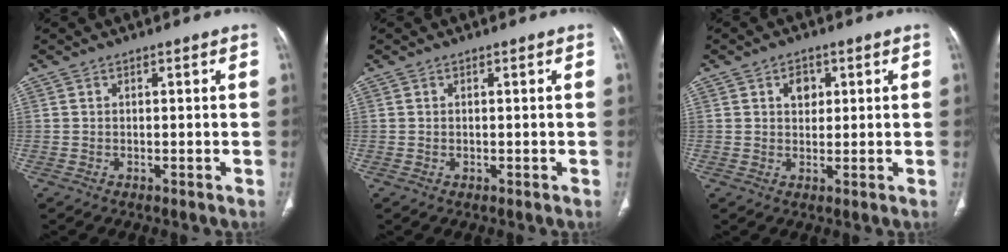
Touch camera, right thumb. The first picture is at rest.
{"total": 0.0}
{"total": 3.5, "force": [1.3, 2.6, 2.0], "torque": [-0.016, -0.004, 0.020]}